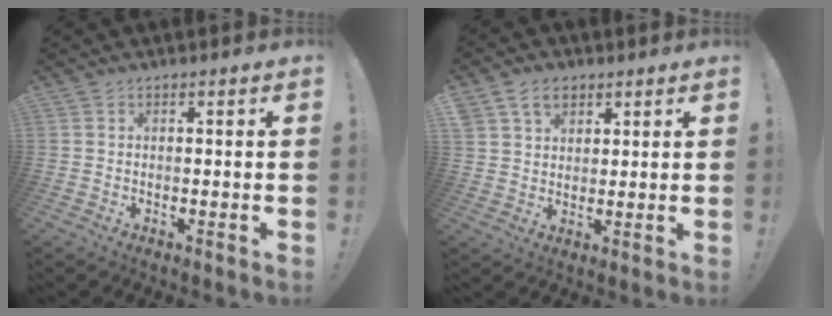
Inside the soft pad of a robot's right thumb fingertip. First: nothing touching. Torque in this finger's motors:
{"motor_torque": [0.89, 1.10, 0.26, 0.04, 0.07]}